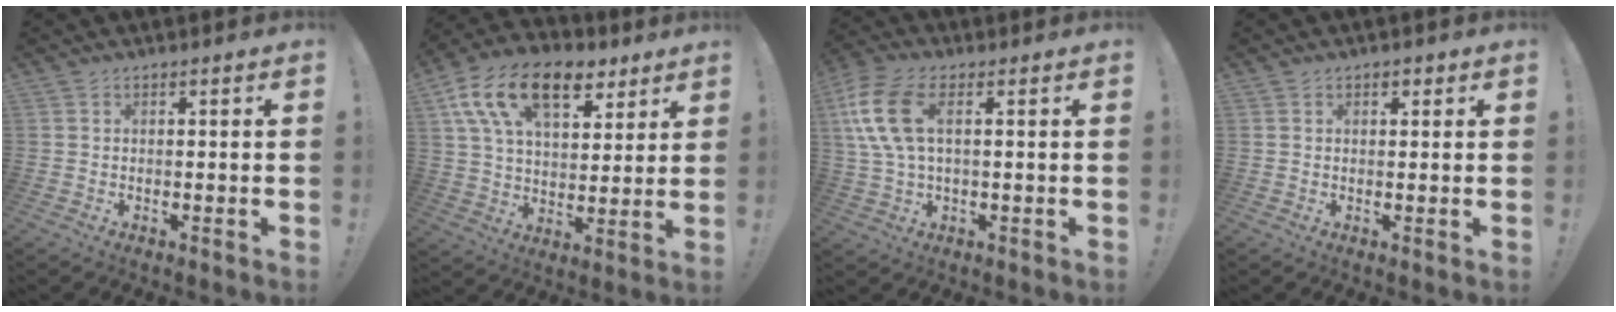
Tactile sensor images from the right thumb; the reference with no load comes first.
{"total": 19.6, "force": [10.0, 11.2, 12.7], "torque": [-0.215, -0.038, 0.179]}
{"total": 13.2, "force": [3.2, 6.7, 11.0], "torque": [-0.229, 0.006, 0.064]}
{"total": 1.2, "force": [0.7, 0.8, 0.5], "torque": [0.000, -0.002, 0.010]}